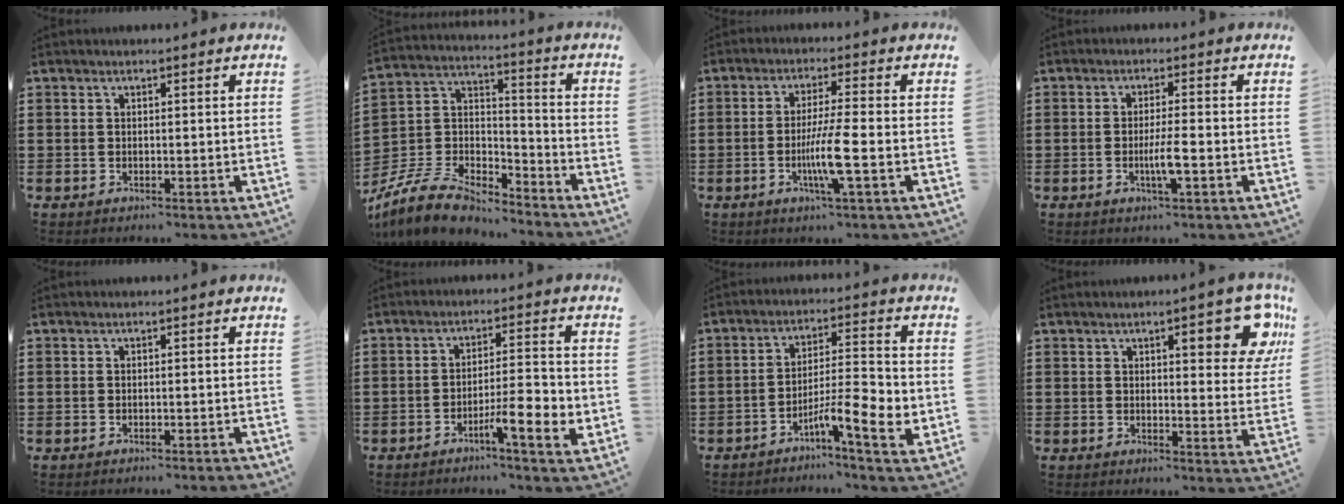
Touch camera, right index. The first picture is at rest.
{"total": 9.6, "force": [-8.5, 2.3, 3.7], "torque": [-0.092, 0.013, -0.174]}
{"total": 7.1, "force": [-1.9, 0.0, 6.8], "torque": [-0.127, -0.016, -0.037]}
{"total": 4.3, "force": [-1.1, 0.4, 4.1], "torque": [-0.078, -0.006, -0.023]}
{"total": 0.7, "force": [-0.6, 0.0, 0.2], "torque": [-0.005, -0.003, -0.012]}
{"total": 7.1, "force": [-3.2, 0.7, 6.3], "torque": [-0.091, -0.004, -0.055]}
{"total": 8.2, "force": [-3.4, 1.4, 7.3], "torque": [-0.109, -0.001, -0.058]}
{"total": 9.0, "force": [4.2, 2.6, 7.5], "torque": [-0.093, -0.010, 0.061]}